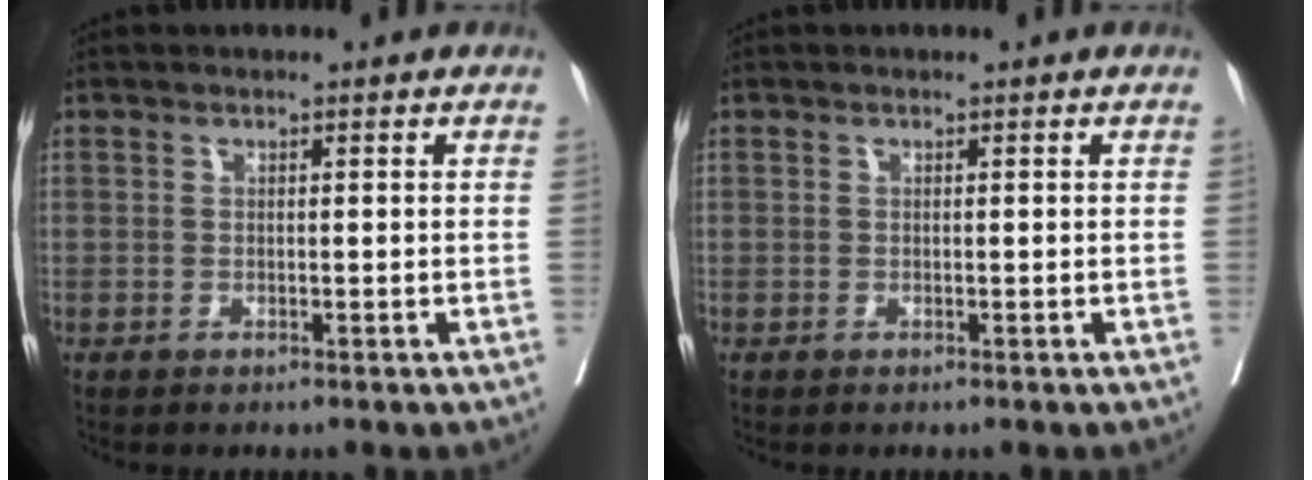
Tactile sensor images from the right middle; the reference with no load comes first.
{"total": 0.0}